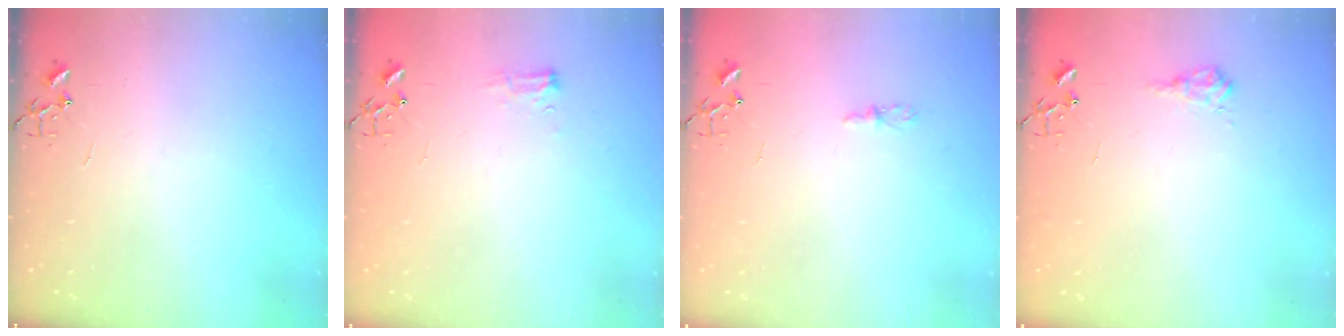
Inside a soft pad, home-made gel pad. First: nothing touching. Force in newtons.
{"total": 7.3, "press": 7.2, "slide": 0.9}
{"total": 4.4, "press": 4.3, "slide": 0.5}
{"total": 8.5, "press": 8.5, "slide": 0.8}